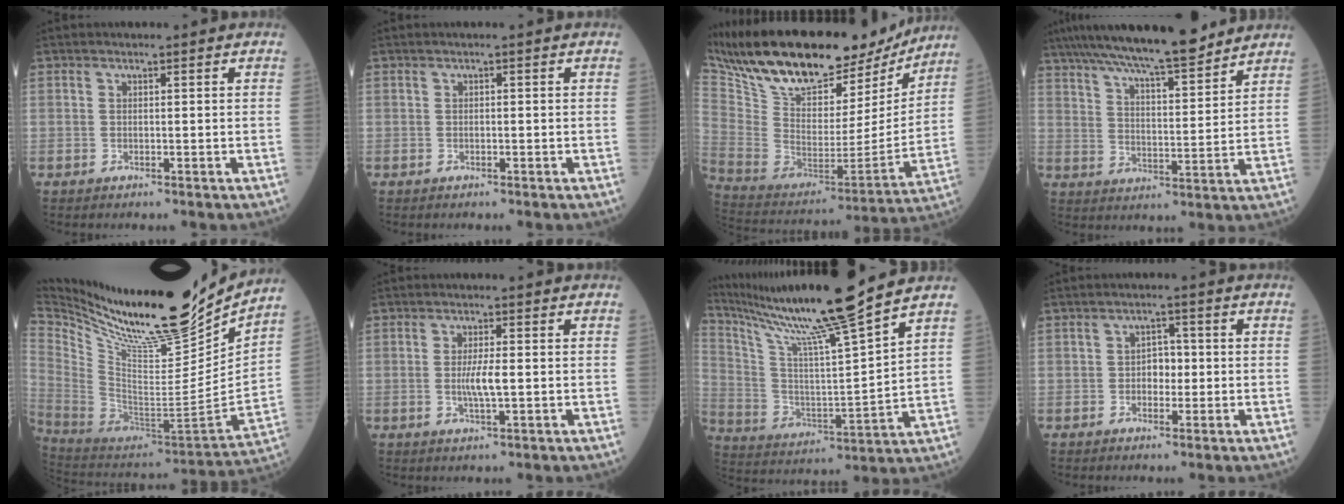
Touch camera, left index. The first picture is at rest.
{"total": 0.0}
{"total": 27.9, "force": [22.7, 9.6, 13.2], "torque": [-0.239, -0.001, 0.353]}
{"total": 17.8, "force": [15.1, 2.1, 9.0], "torque": [-0.157, 0.016, 0.239]}
{"total": 27.0, "force": [22.9, 3.2, 13.9], "torque": [-0.252, -0.070, 0.376]}
{"total": 3.5, "force": [-0.5, 0.2, 3.5], "torque": [-0.068, -0.008, -0.010]}
{"total": 19.1, "force": [15.6, -2.4, 10.7], "torque": [-0.203, -0.025, 0.273]}
{"total": 2.7, "force": [-0.5, 1.7, 2.0], "torque": [-0.024, 0.004, -0.011]}